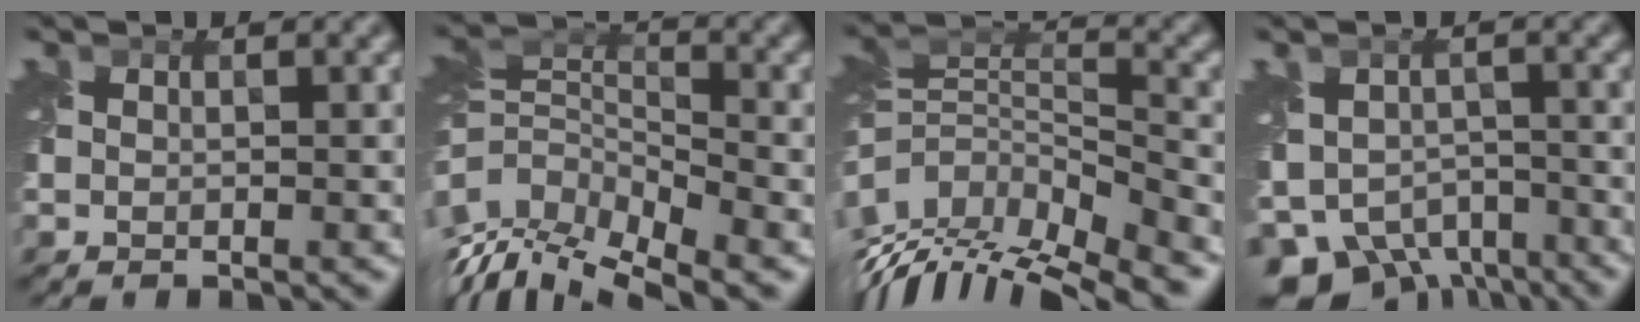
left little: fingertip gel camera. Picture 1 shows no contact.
{"total": 11.1, "force": [-6.3, 5.5, 7.3], "torque": [-0.147, -0.001, -0.103]}
{"total": 14.0, "force": [-9.0, 5.9, 9.0], "torque": [-0.160, 0.011, -0.123]}
{"total": 7.7, "force": [-4.9, 4.8, 3.4], "torque": [-0.065, -0.025, -0.083]}